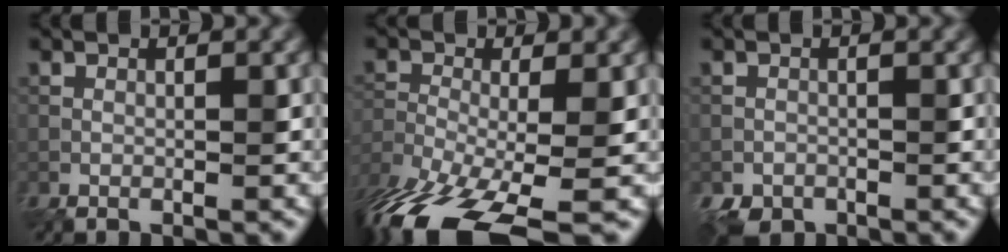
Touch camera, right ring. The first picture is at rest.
{"total": 11.7, "force": [-8.4, 3.3, 7.4], "torque": [-0.155, -0.020, -0.140]}
{"total": 2.5, "force": [-1.9, 1.6, 0.3], "torque": [-0.003, -0.009, -0.032]}